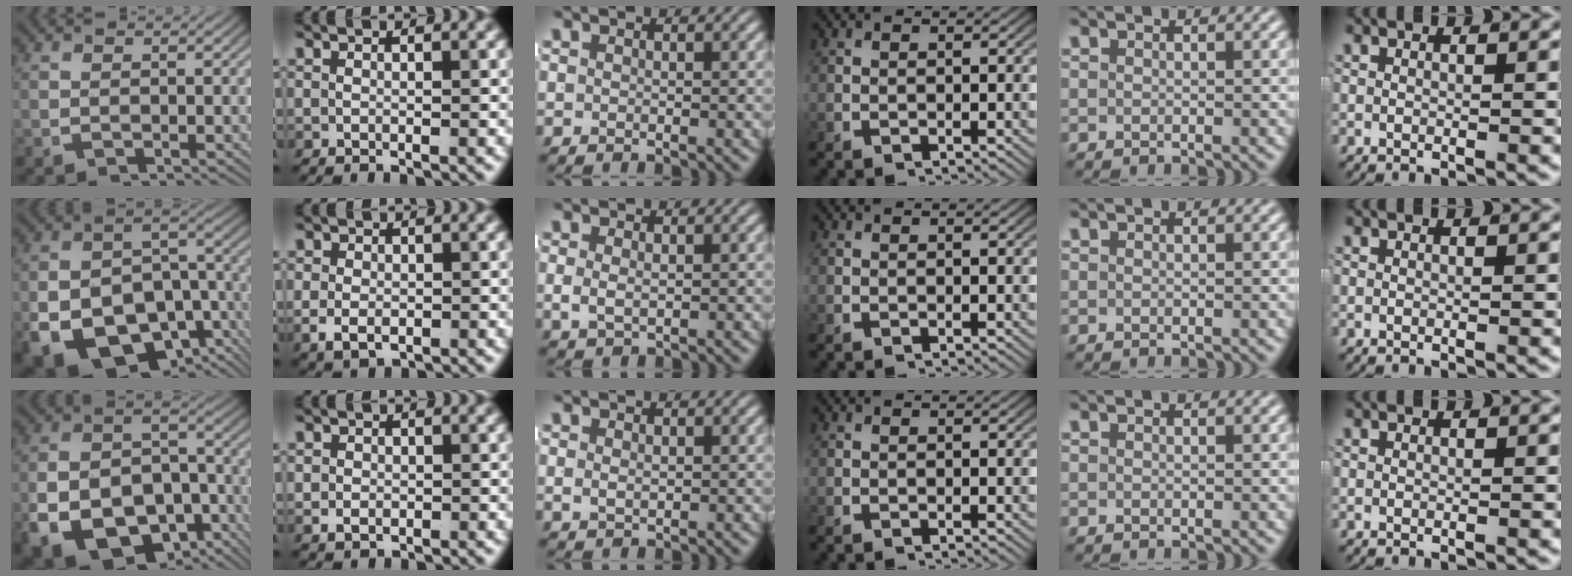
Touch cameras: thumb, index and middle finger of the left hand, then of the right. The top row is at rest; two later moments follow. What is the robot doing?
{"motion": "lift_and_place", "object": "shirt"}